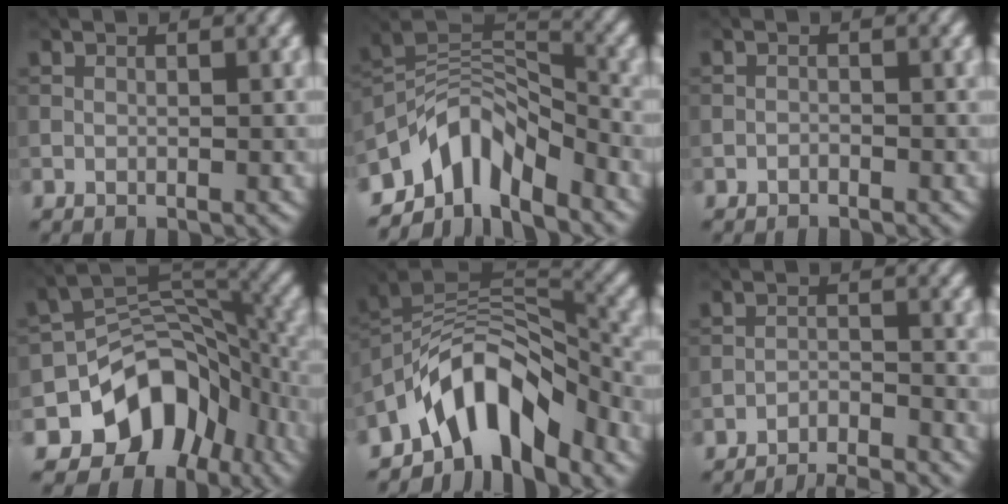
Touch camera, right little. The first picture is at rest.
{"total": 7.9, "force": [-5.6, 3.7, 4.1], "torque": [-0.052, 0.000, -0.119]}
{"total": 0.6, "force": [-0.6, 0.1, 0.1], "torque": [0.000, 0.001, -0.011]}
{"total": 10.4, "force": [-5.6, 7.2, 5.1], "torque": [-0.065, 0.003, -0.106]}
{"total": 8.7, "force": [-5.7, 4.0, 5.1], "torque": [-0.058, 0.009, -0.112]}
{"total": 7.4, "force": [-7.0, 1.2, 1.9], "torque": [-0.033, -0.007, -0.106]}